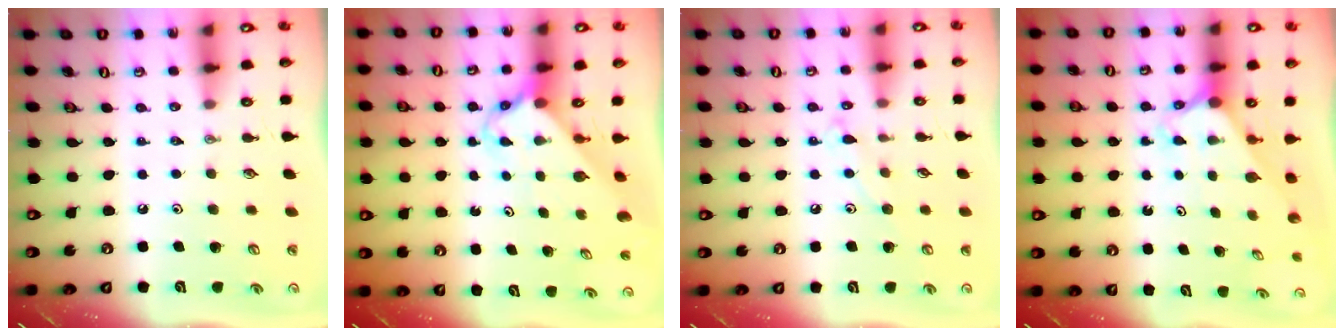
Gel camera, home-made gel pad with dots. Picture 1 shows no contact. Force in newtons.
{"total": 2.8, "press": 2.8, "slide": 0.2}
{"total": 7.2, "press": 7.2, "slide": 0.5}
{"total": 2.2, "press": 2.2, "slide": 0.2}